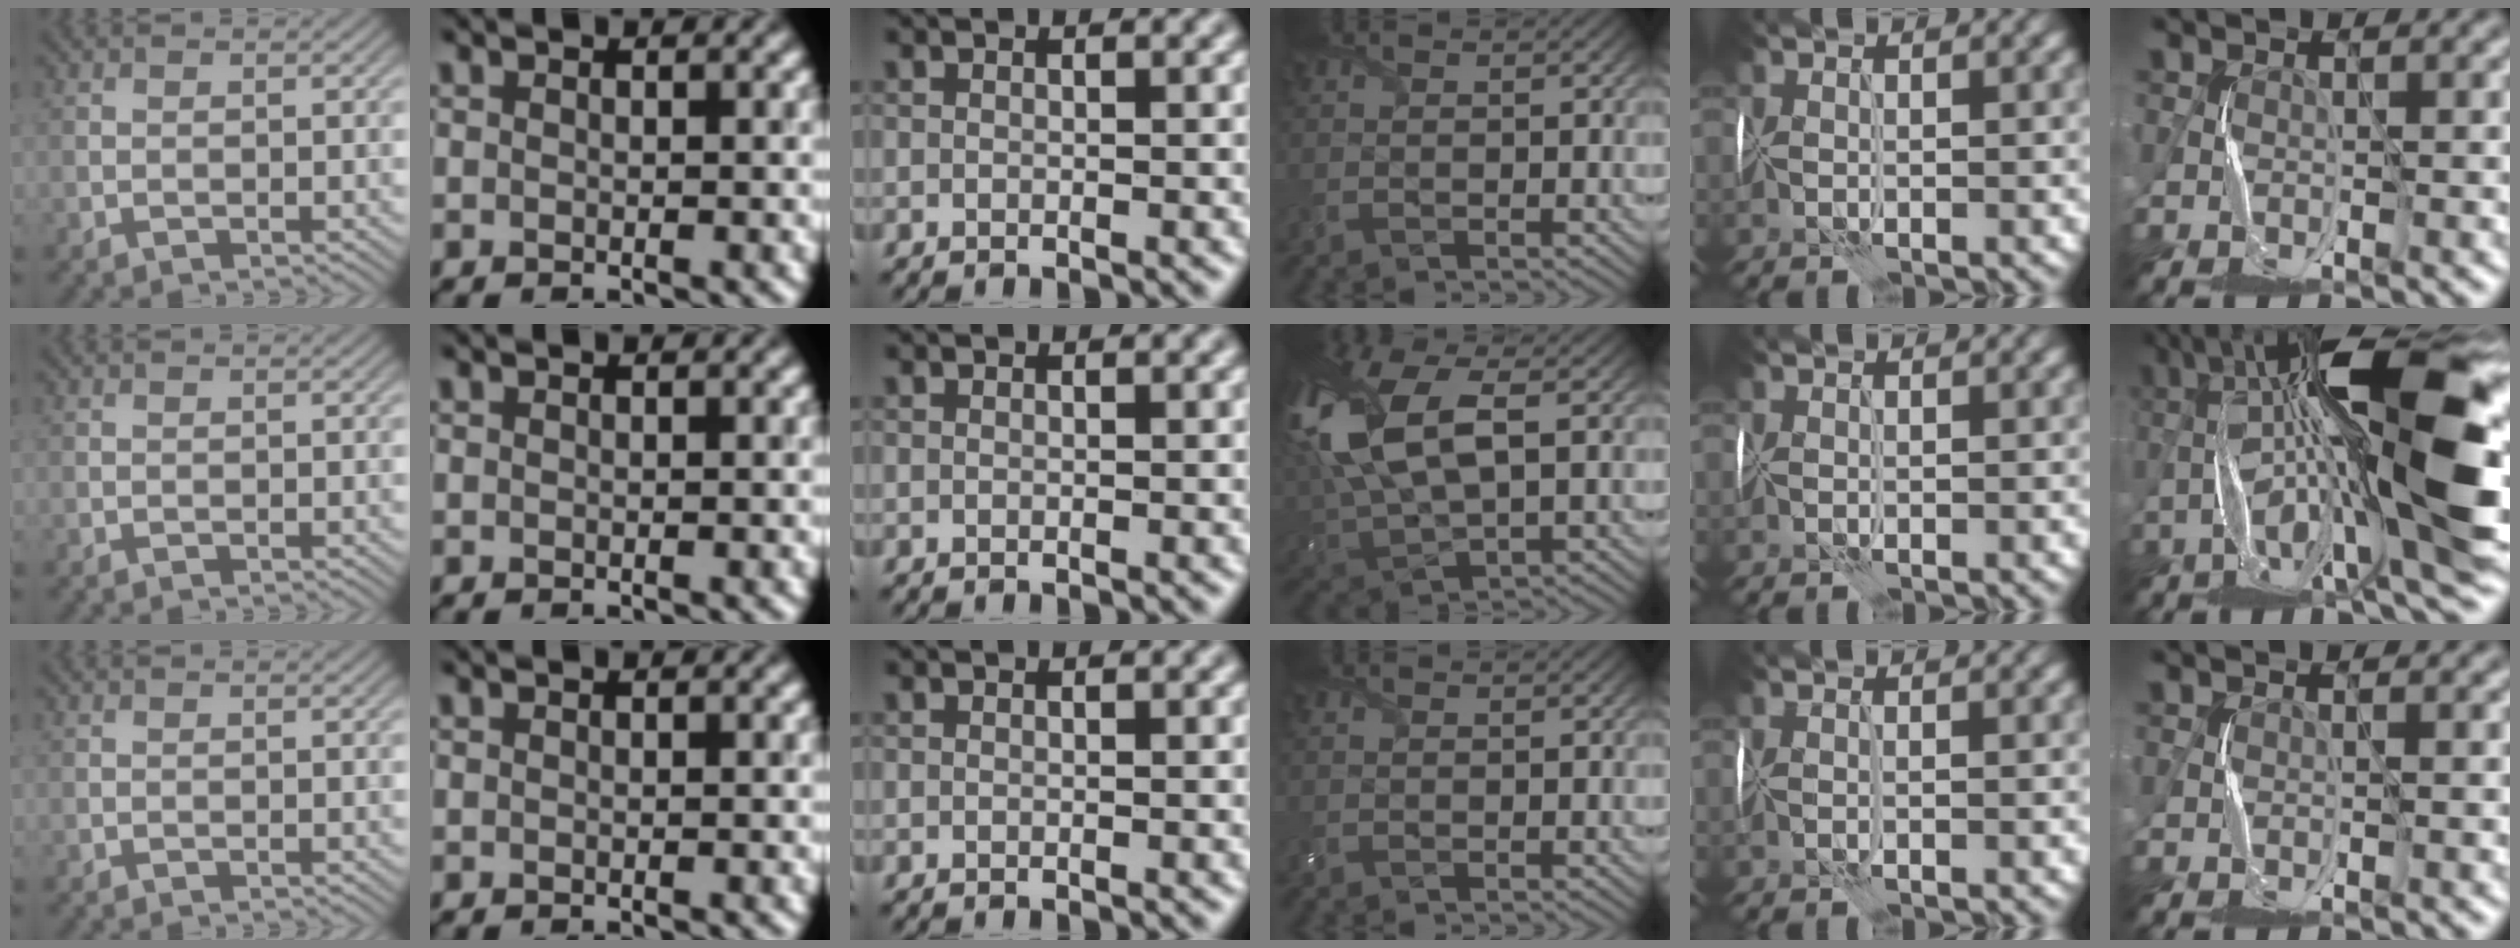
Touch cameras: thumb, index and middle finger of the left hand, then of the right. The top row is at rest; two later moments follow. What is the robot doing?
{"motion": "wrap", "object": "plastic wrap"}